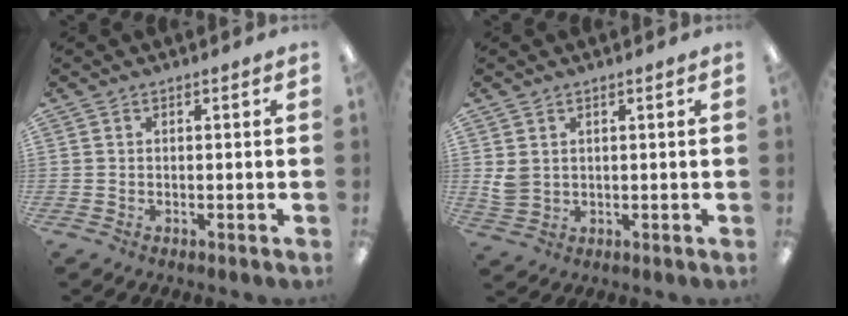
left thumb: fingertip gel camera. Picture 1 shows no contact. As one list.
[{"total": 3.6, "force": [1.5, 2.8, 1.8], "torque": [-0.029, 0.000, 0.028]}]